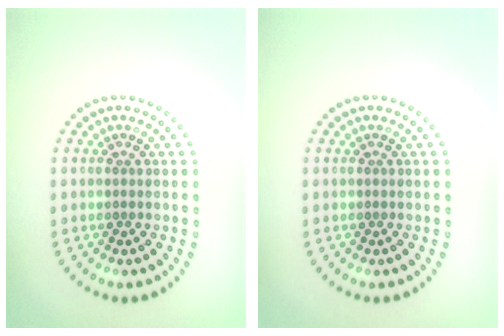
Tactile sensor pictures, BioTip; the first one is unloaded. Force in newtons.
{"total": 0.0}